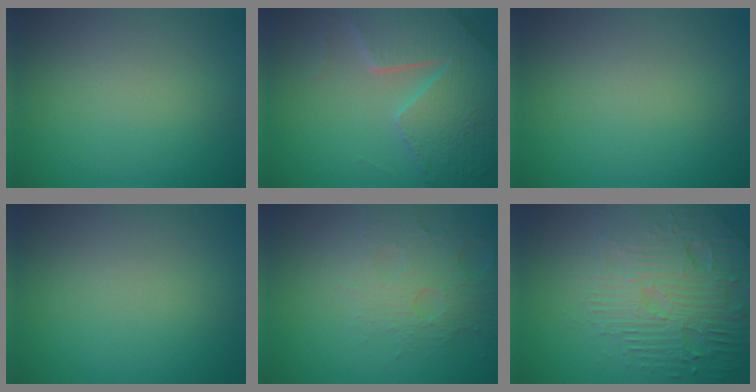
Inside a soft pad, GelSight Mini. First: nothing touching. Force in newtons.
{"total": 7.8, "press": 5.8, "slide": 5.3}
{"total": 0.0}
{"total": 0.0}
{"total": 4.8, "press": 3.4, "slide": 3.4}
{"total": 6.7, "press": 5.2, "slide": 4.2}